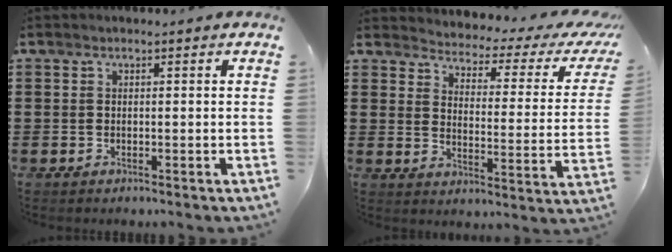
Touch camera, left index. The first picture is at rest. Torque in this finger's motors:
{"motor_torque": [0.94, -1.20, 0.10, 0.00]}